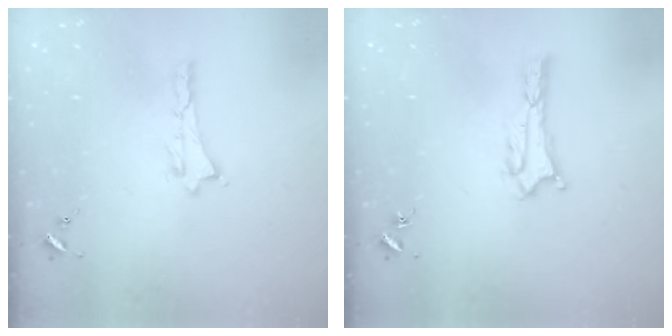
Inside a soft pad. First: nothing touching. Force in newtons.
{"total": 1.7, "press": 1.7, "slide": 0.3}